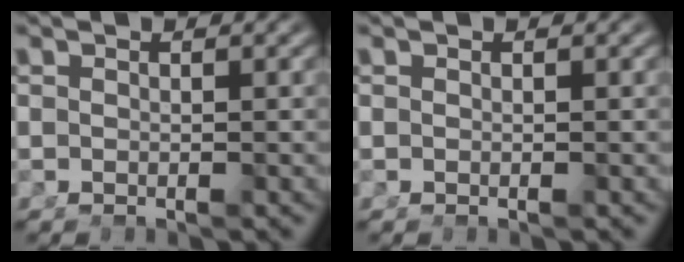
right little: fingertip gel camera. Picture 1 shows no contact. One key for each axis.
{"total": 0.0}